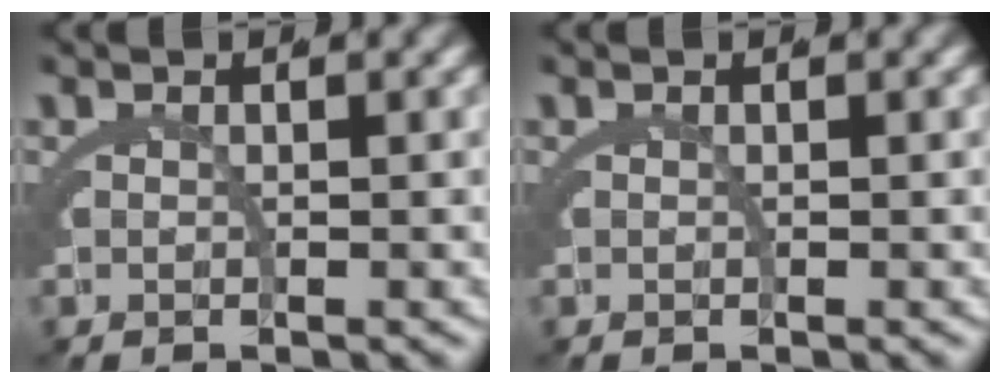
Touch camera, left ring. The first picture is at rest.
{"total": 0.0}